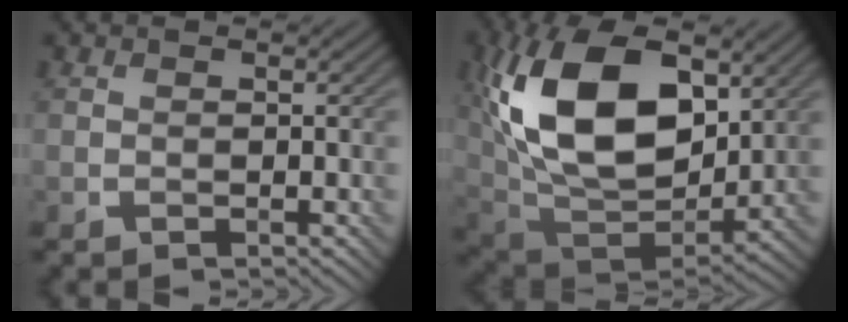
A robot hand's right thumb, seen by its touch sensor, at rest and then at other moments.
{"total": 17.6, "force": [5.4, 10.2, 13.3], "torque": [-0.283, 0.011, 0.101]}